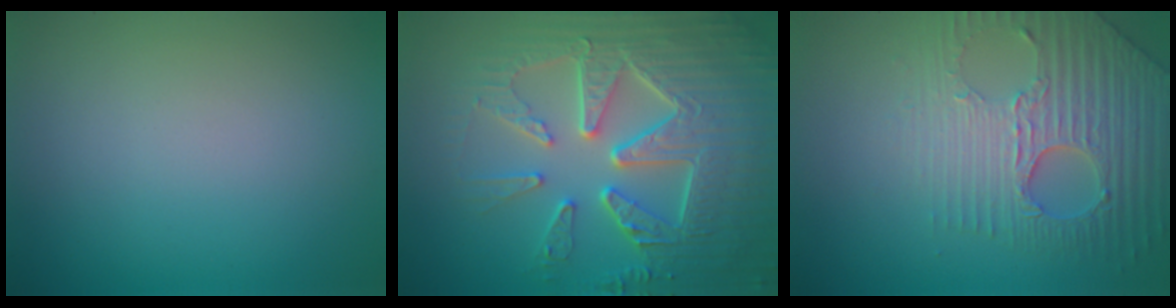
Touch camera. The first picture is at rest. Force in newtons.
{"total": 8.9, "press": 6.5, "slide": 6.1}
{"total": 4.8, "press": 4.5, "slide": 1.7}